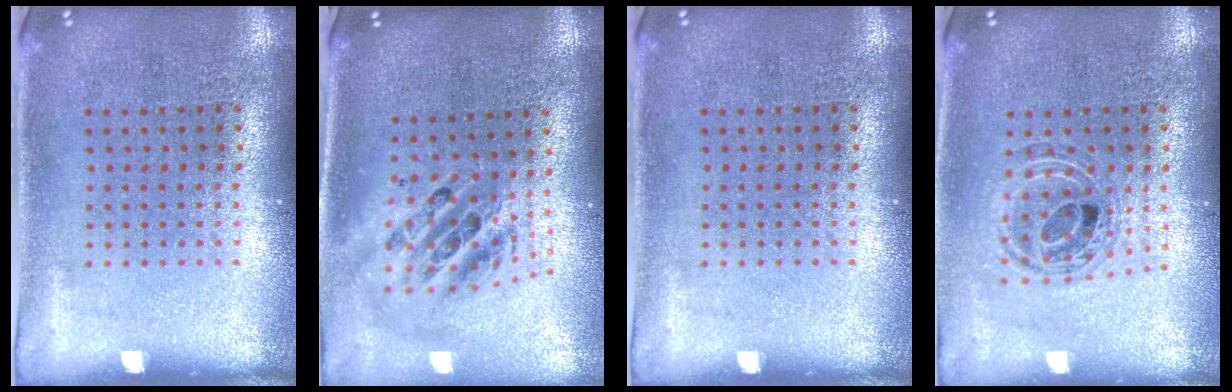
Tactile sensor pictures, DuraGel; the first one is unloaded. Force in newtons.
{"total": 2.2, "press": 1.7, "slide": 1.4}
{"total": 0.0}
{"total": 0.5, "press": 0.5, "slide": 0.1}